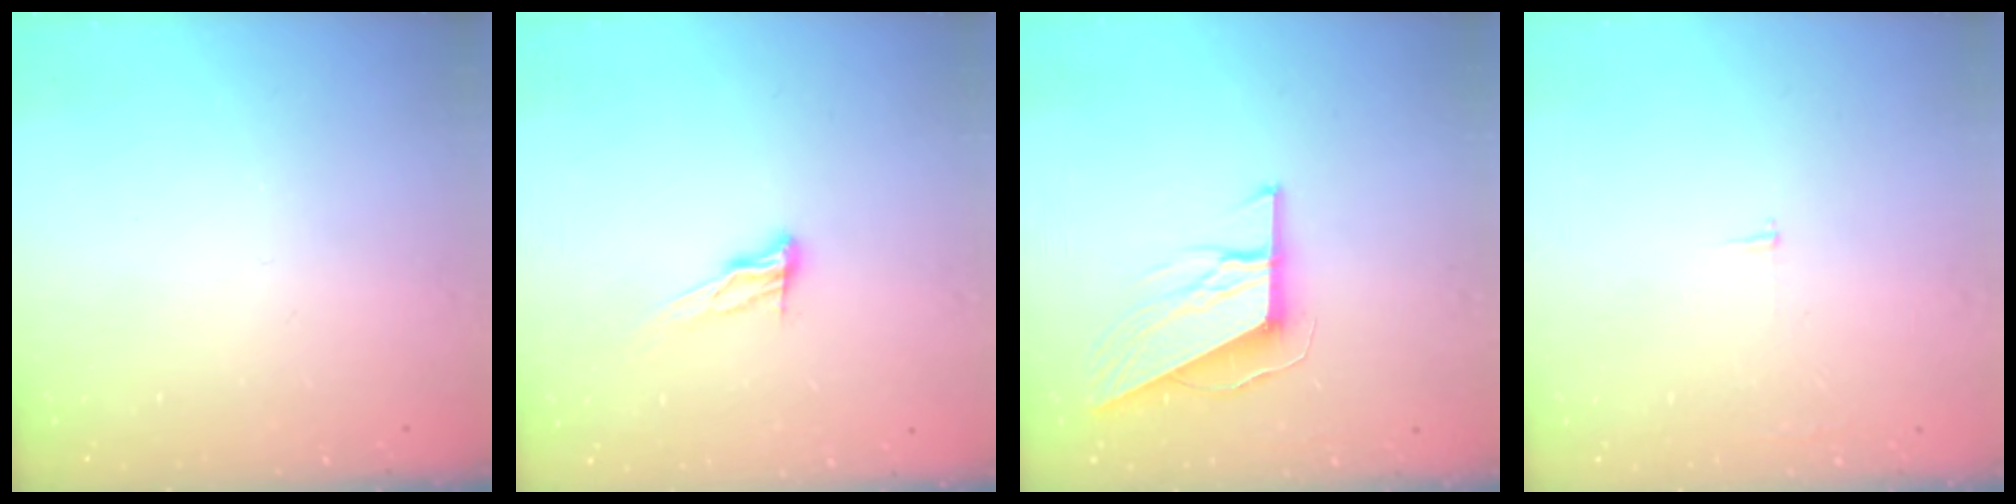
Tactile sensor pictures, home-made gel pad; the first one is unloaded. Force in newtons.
{"total": 9.2, "press": 8.9, "slide": 2.5}
{"total": 9.7, "press": 9.5, "slide": 1.9}
{"total": 2.3, "press": 2.3, "slide": 0.2}